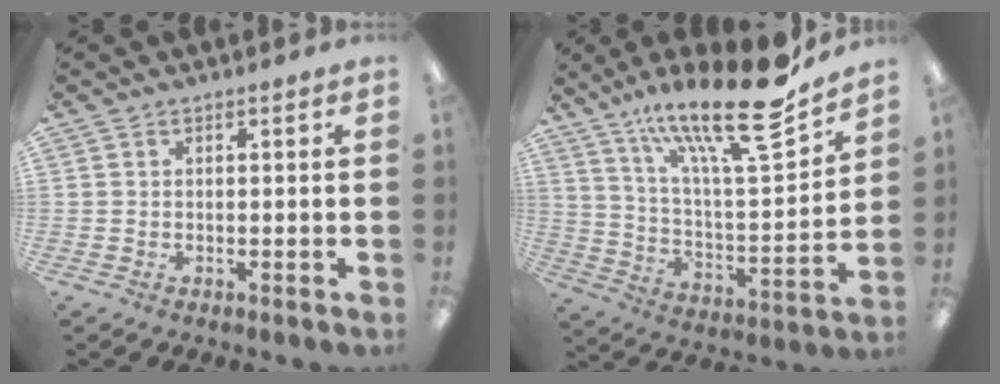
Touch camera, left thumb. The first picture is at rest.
{"total": 24.1, "force": [17.3, 5.2, 16.0], "torque": [-0.259, -0.107, 0.278]}